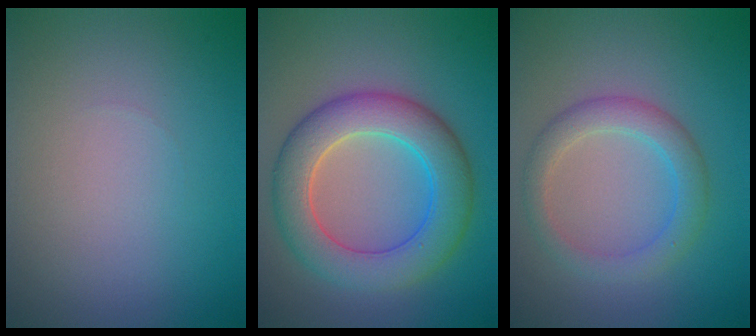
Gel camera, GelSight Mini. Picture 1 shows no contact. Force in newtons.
{"total": 7.1, "press": 7.1, "slide": 0.2}
{"total": 3.1, "press": 3.1, "slide": 0.2}